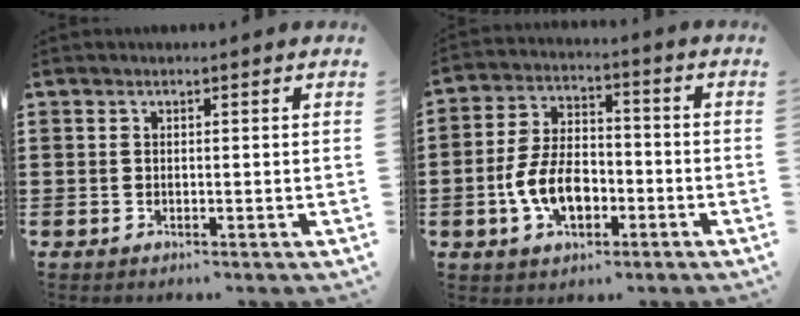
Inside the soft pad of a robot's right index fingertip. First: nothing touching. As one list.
[{"total": 8.6, "force": [-2.7, 5.1, 6.4], "torque": [-0.152, 0.004, -0.057]}]